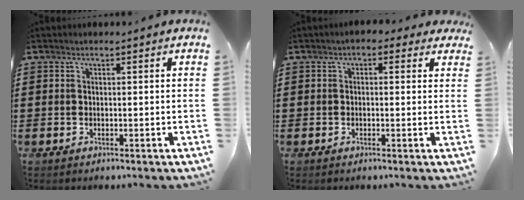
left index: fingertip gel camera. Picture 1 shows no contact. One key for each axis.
{"total": 1.3, "fx": 0.1, "fy": 1.0, "fz": 0.9, "tx": -0.022, "ty": 0.008, "tz": -0.003}